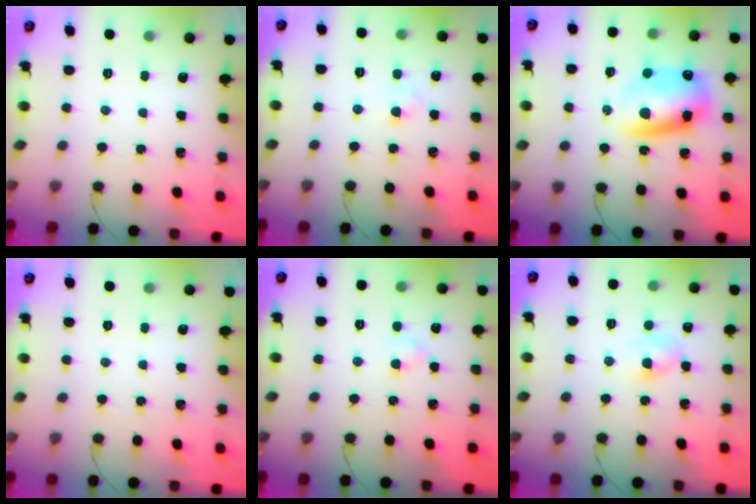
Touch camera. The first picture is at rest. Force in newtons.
{"total": 2.8, "press": 2.6, "slide": 1.0}
{"total": 12.9, "press": 12.4, "slide": 3.7}
{"total": 0.0}
{"total": 2.3, "press": 2.1, "slide": 1.0}
{"total": 2.7, "press": 2.5, "slide": 1.1}